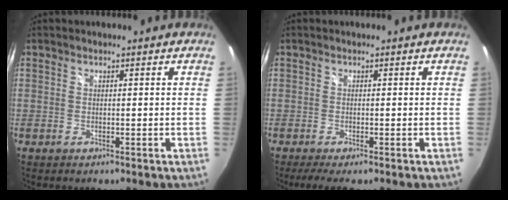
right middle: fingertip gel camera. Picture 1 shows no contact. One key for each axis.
{"total": 3.0, "fx": -2.2, "fy": -0.3, "fz": 2.0, "tx": -0.038, "ty": -0.018, "tz": -0.038}